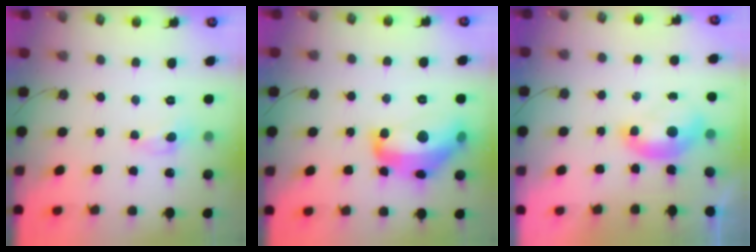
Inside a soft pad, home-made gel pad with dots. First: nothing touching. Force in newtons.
{"total": 13.9, "press": 13.9, "slide": 0.8}
{"total": 1.6, "press": 1.5, "slide": 0.6}